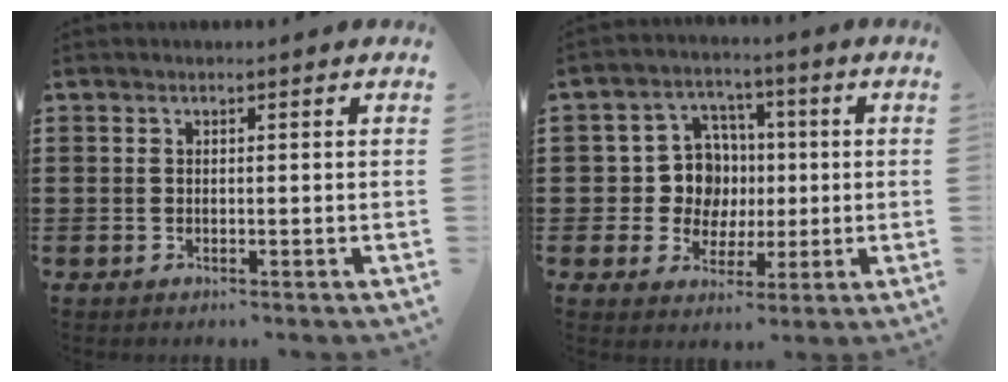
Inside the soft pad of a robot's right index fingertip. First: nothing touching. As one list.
[{"total": 8.2, "force": [0.3, 7.5, 3.4], "torque": [-0.076, 0.017, 0.009]}]